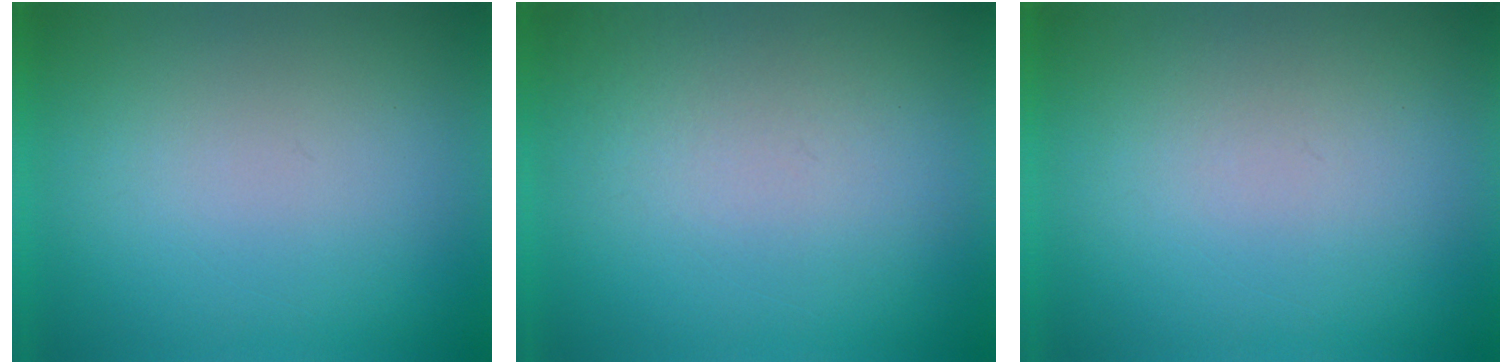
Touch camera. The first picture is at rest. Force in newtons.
{"total": 4.4}
{"total": 1.3}